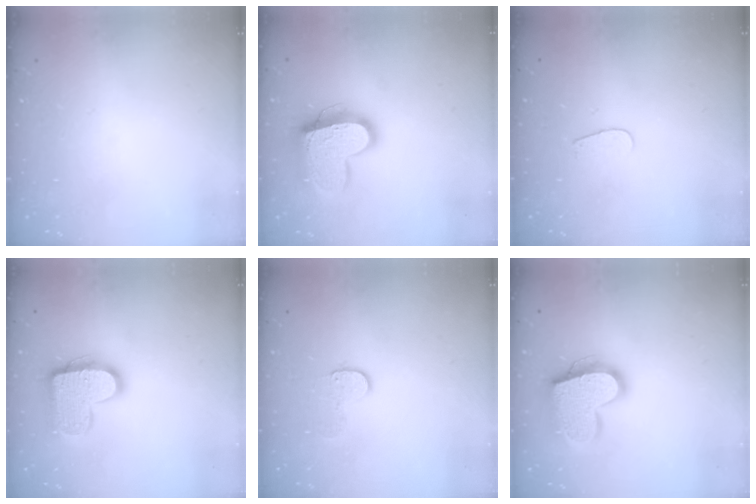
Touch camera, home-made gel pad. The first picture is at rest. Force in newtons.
{"total": 16.6, "press": 16.5, "slide": 1.4}
{"total": 2.6, "press": 2.5, "slide": 0.3}
{"total": 15.5, "press": 15.4, "slide": 1.0}
{"total": 6.5, "press": 6.4, "slide": 0.4}
{"total": 18.7, "press": 18.6, "slide": 1.4}